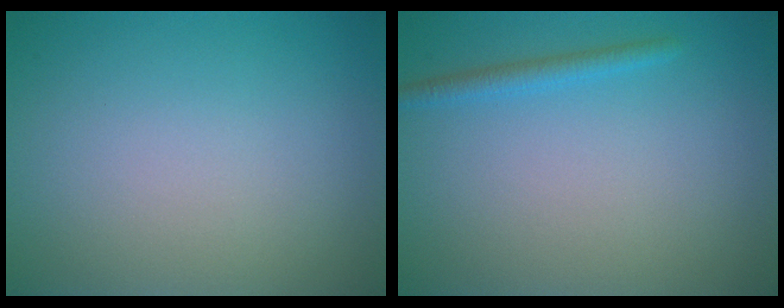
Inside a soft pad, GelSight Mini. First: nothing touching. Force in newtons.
{"total": 1.5, "press": 1.4, "slide": 0.1}